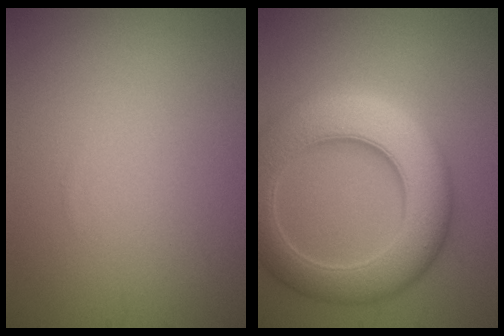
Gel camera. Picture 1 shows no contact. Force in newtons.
{"total": 9.9, "press": 9.9, "slide": 0.5}